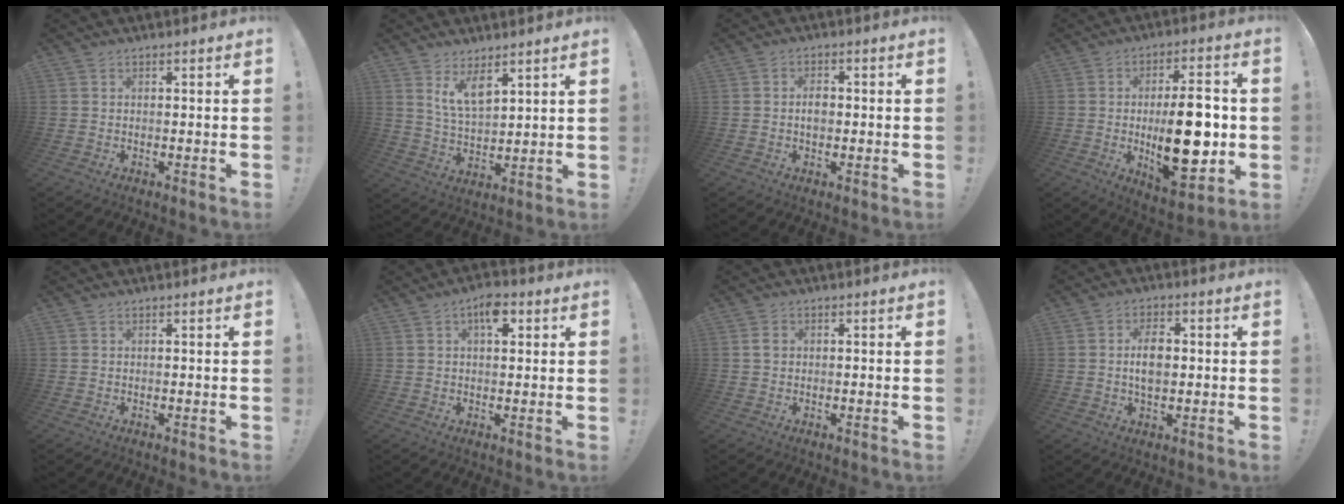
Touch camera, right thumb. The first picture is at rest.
{"total": 9.1, "force": [6.2, 4.4, 5.1], "torque": [-0.088, -0.036, 0.117]}
{"total": 3.3, "force": [0.0, 2.4, 2.3], "torque": [-0.021, -0.002, -0.007]}
{"total": 20.6, "force": [-1.5, 8.9, 18.5], "torque": [-0.287, -0.013, -0.022]}
{"total": 0.0}
{"total": 6.4, "force": [2.5, 3.4, 4.8], "torque": [-0.058, -0.006, 0.039]}
{"total": 1.8, "force": [0.2, 1.5, 1.0], "torque": [-0.009, 0.002, 0.002]}
{"total": 7.3, "force": [0.4, 4.5, 5.8], "torque": [-0.097, 0.002, 0.003]}